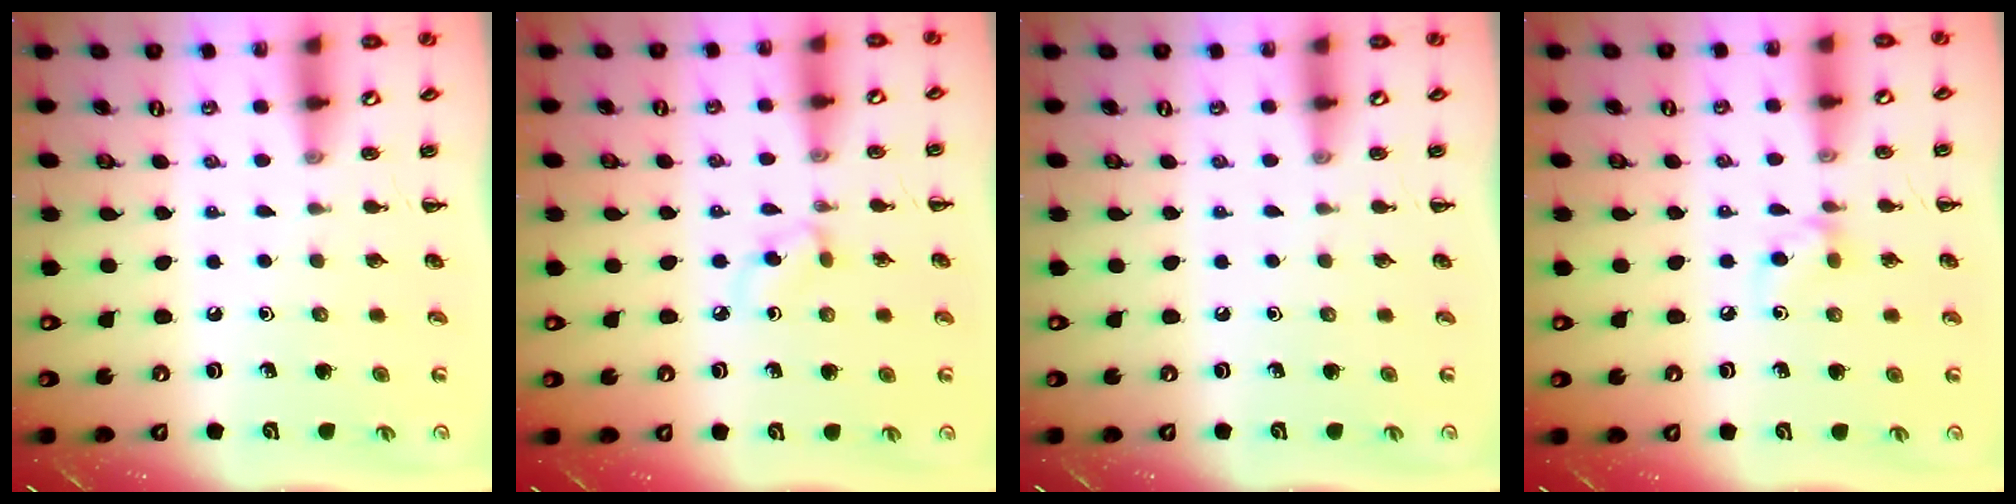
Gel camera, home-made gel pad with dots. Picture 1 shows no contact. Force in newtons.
{"total": 3.5, "press": 3.4, "slide": 1.0}
{"total": 0.0}
{"total": 7.0, "press": 6.7, "slide": 2.0}